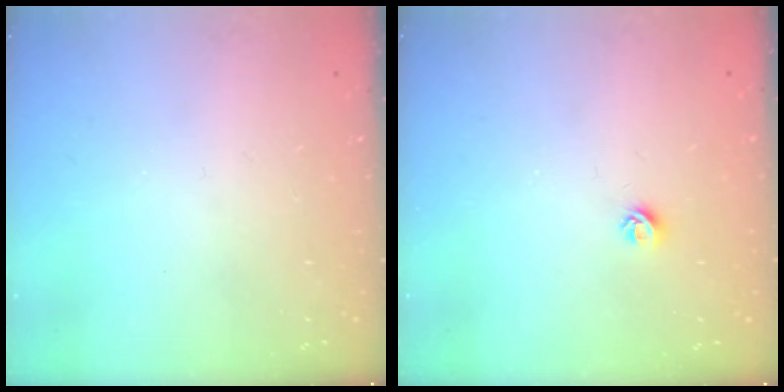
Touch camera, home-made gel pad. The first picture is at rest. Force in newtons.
{"total": 5.0, "press": 4.9, "slide": 0.7}